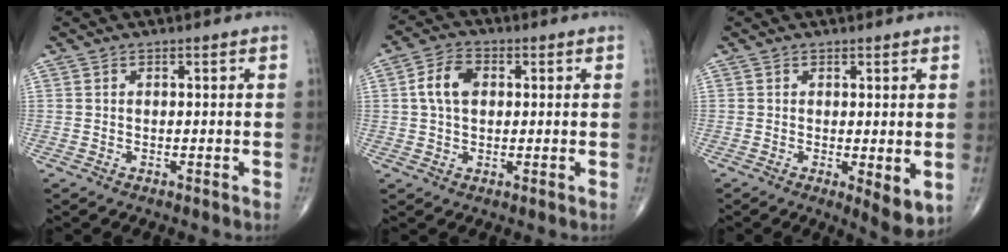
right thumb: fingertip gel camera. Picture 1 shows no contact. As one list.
[{"total": 6.4, "force": [1.0, 4.3, 4.6], "torque": [-0.087, 0.013, 0.013]}, {"total": 5.1, "force": [-0.6, 1.7, 4.8], "torque": [-0.067, -0.017, -0.006]}]